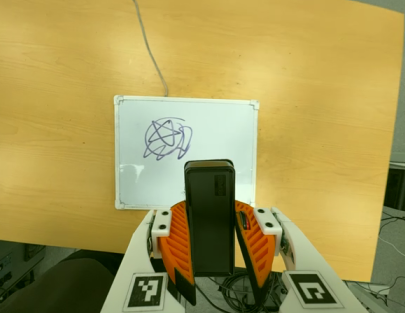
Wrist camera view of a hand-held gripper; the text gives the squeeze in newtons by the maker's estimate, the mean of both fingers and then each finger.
{"total": 8.2, "left": 7.0, "right": 9.5}